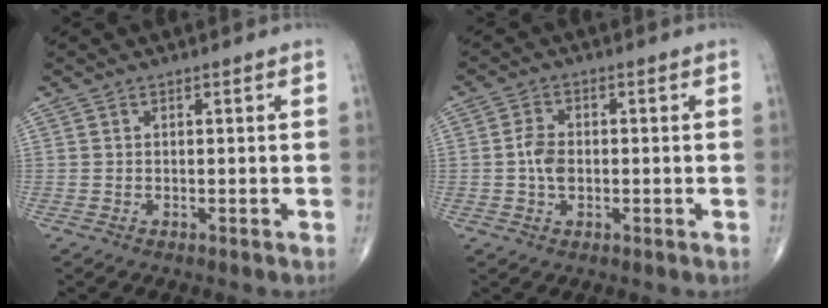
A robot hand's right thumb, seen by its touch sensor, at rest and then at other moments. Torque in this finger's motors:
{"motor_torque": [1.46, 0.75, 1.08, -0.05, -0.03]}